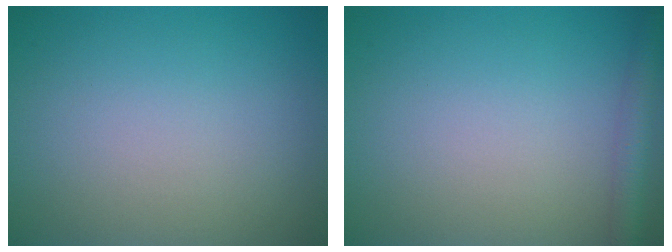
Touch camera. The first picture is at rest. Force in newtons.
{"total": 2.5, "press": 2.5, "slide": 0.1}